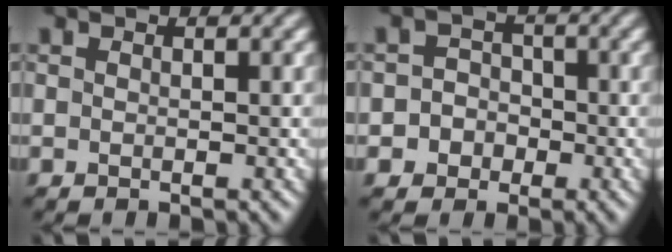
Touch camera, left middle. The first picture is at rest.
{"total": 3.5, "force": [-1.9, 3.0, 0.2], "torque": [0.025, 0.002, -0.044]}